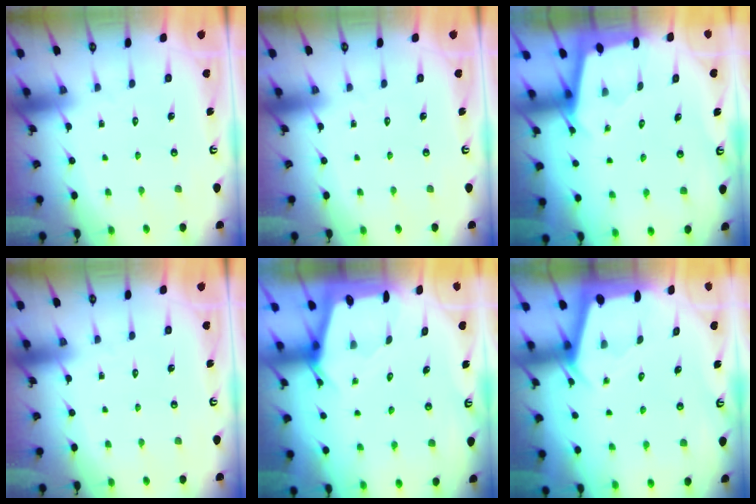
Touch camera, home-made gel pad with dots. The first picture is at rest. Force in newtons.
{"total": 0.0}
{"total": 1.8, "press": 1.8, "slide": 0.2}
{"total": 0.0}
{"total": 2.4, "press": 2.4, "slide": 0.2}
{"total": 2.4, "press": 2.4, "slide": 0.3}